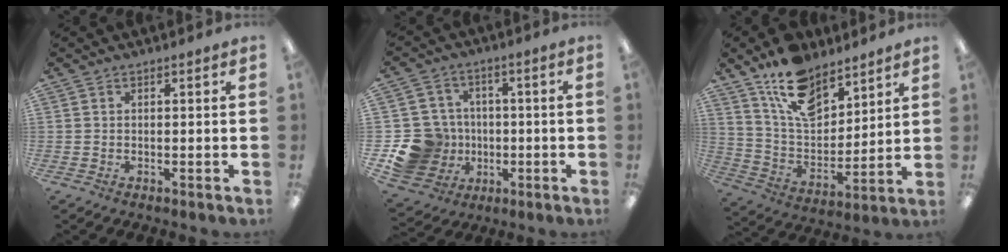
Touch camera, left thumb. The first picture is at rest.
{"total": 14.0, "force": [-3.6, 12.7, 4.6], "torque": [-0.098, 0.032, -0.049]}
{"total": 15.1, "force": [10.8, 7.8, 7.1], "torque": [-0.134, -0.056, 0.201]}